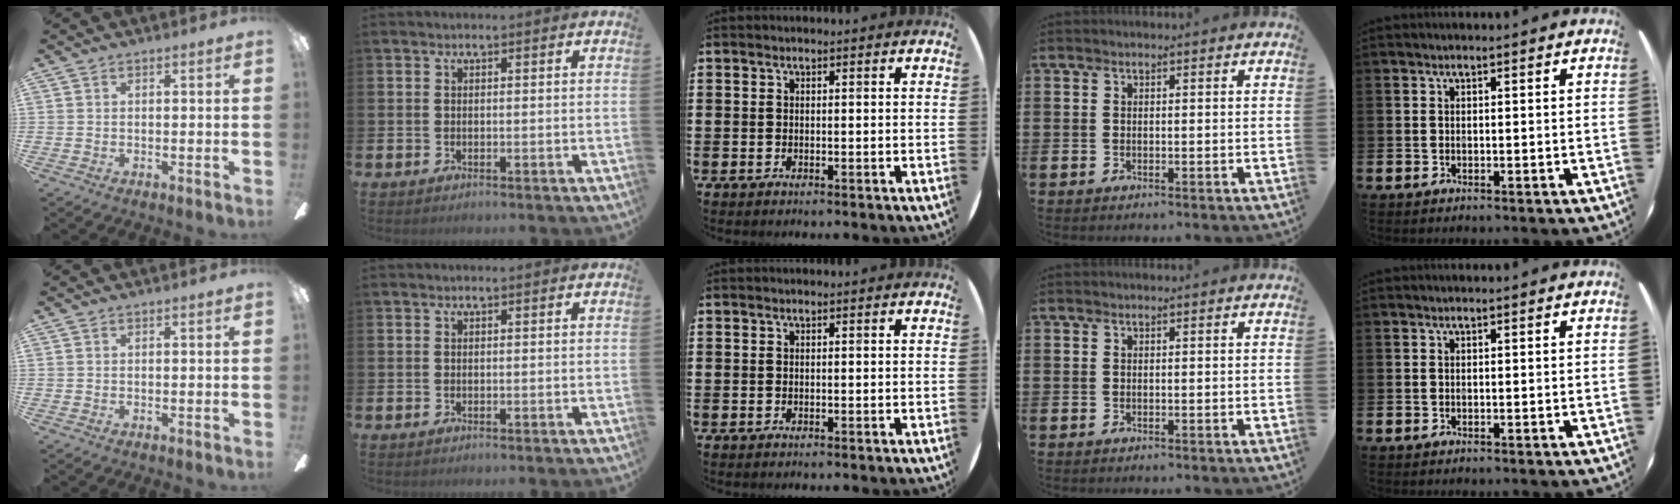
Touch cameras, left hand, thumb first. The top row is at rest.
{}